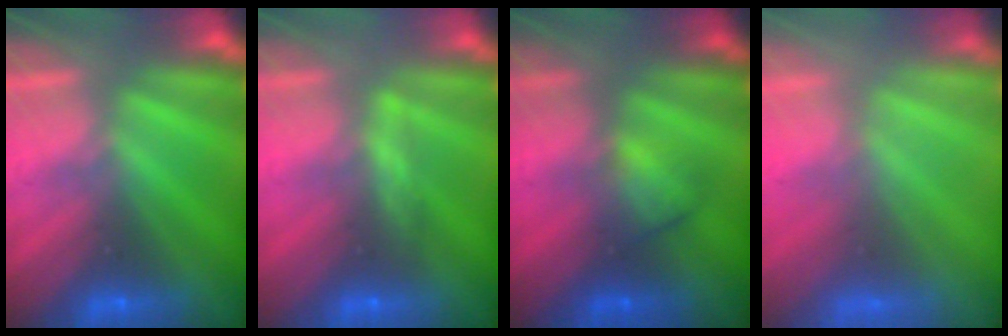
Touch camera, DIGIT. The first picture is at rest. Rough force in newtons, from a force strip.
{"total": 3.3}
{"total": 2.0}
{"total": 5.9}